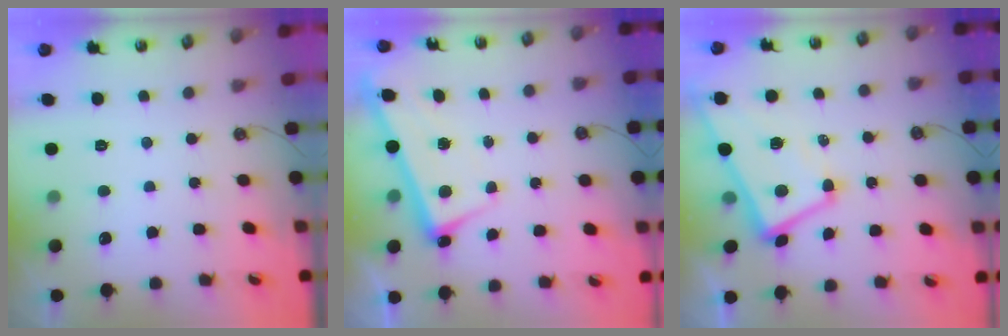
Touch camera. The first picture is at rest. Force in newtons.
{"total": 2.7, "press": 2.6, "slide": 0.4}
{"total": 1.1, "press": 0.7, "slide": 0.9}